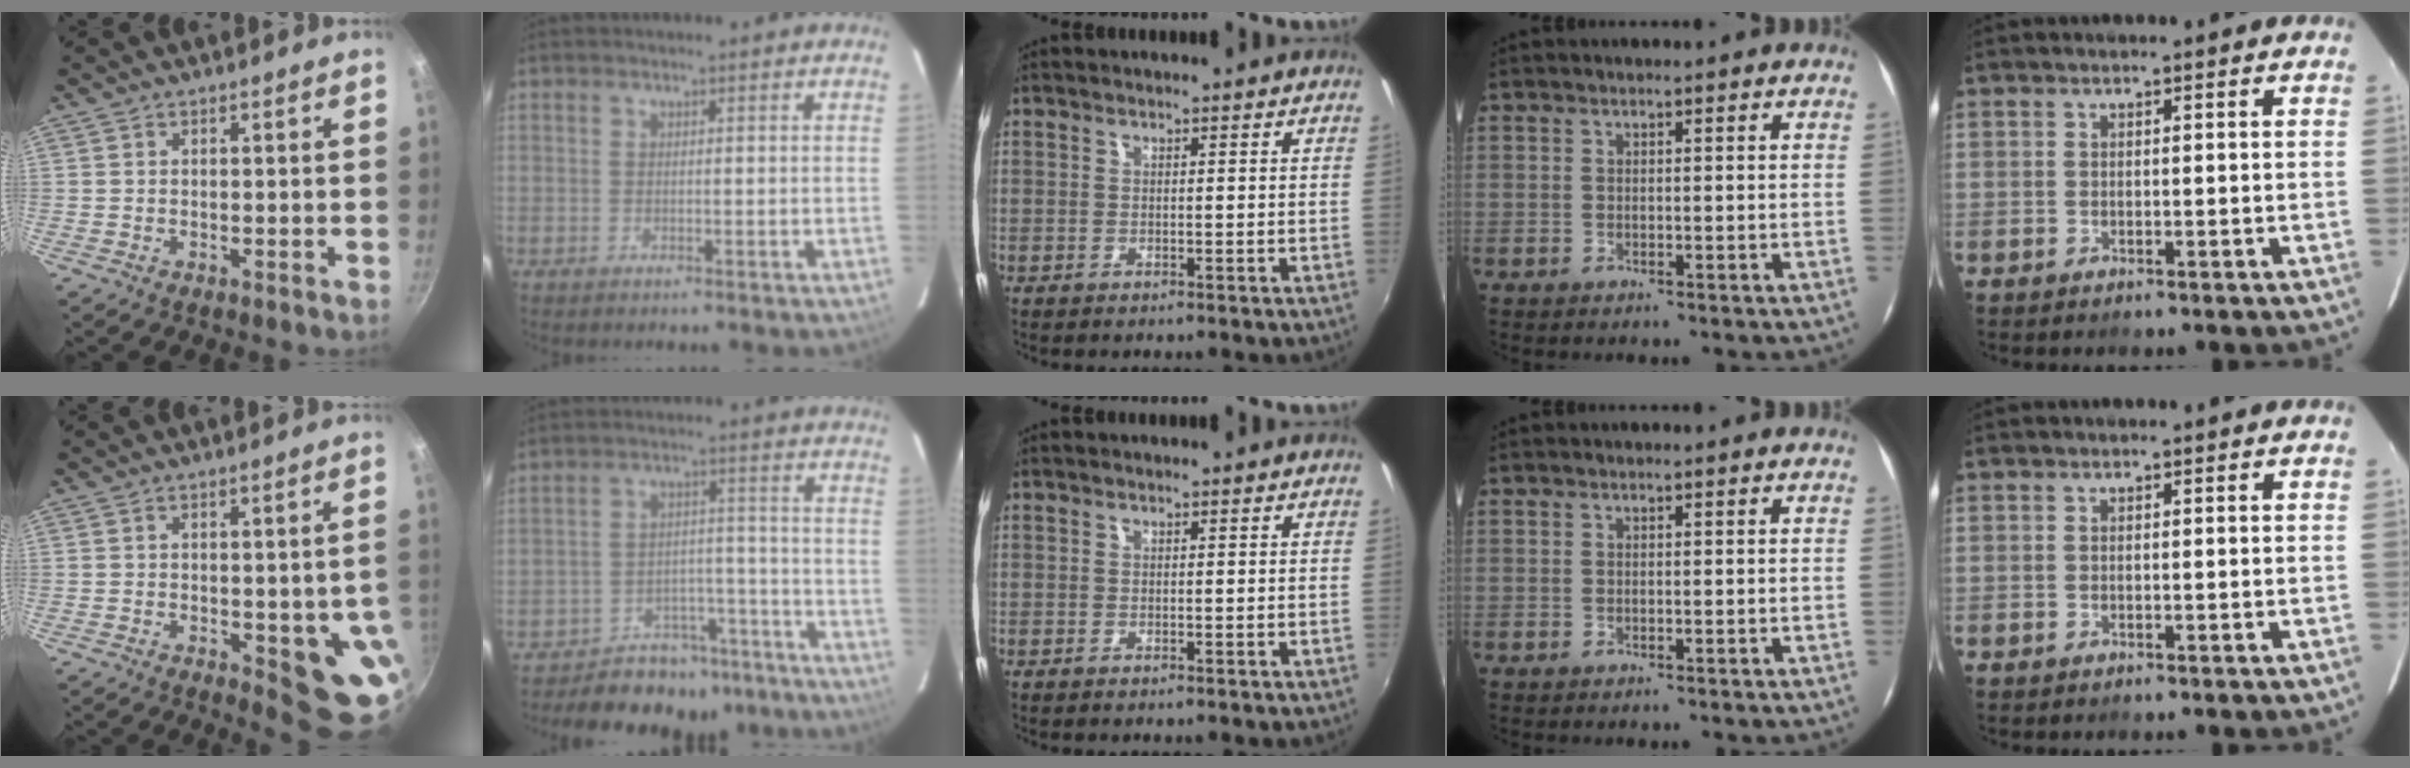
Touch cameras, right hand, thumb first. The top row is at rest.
{"thumb": {"total": 10.9, "force": [-2.2, 4.2, 9.8], "torque": [-0.082, -0.005, -0.024]}, "index": {"total": 12.5, "force": [-10.6, 6.2, 2.4], "torque": [-0.047, 0.038, -0.131]}}